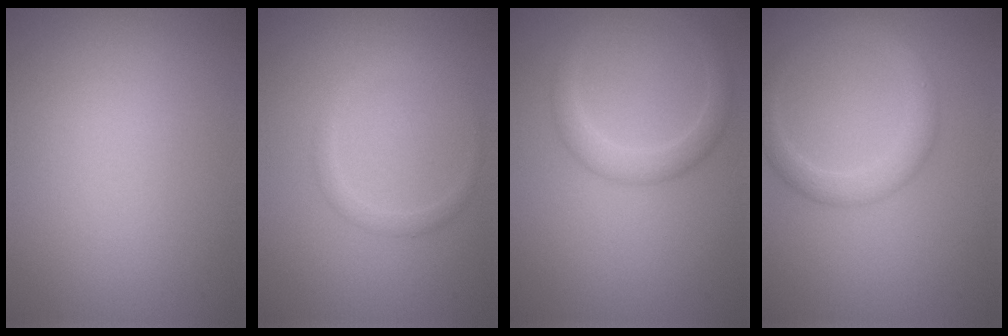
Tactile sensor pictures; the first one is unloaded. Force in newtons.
{"total": 1.2, "press": 1.2, "slide": 0.1}
{"total": 2.2, "press": 2.2, "slide": 0.0}
{"total": 2.8, "press": 2.8, "slide": 0.1}